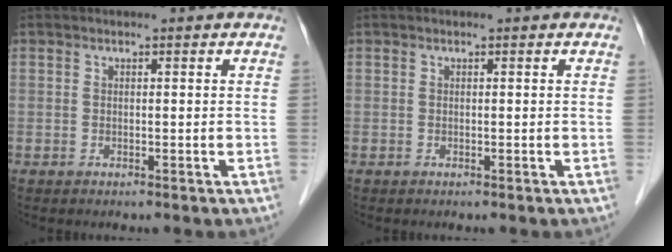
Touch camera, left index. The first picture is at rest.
{"total": 0.0}